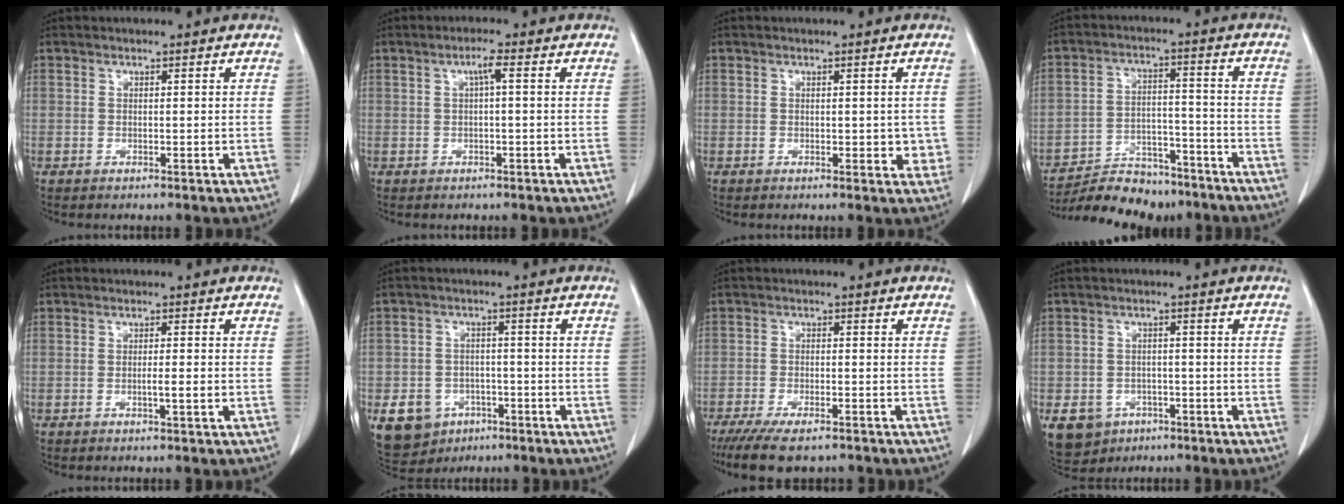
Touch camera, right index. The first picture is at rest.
{"total": 2.5, "force": [0.7, 0.5, 2.4], "torque": [-0.048, 0.008, 0.013]}
{"total": 4.2, "force": [-0.3, 2.5, 3.3], "torque": [-0.039, 0.009, 0.000]}
{"total": 14.7, "force": [-13.2, 5.2, 4.1], "torque": [-0.068, 0.022, -0.200]}
{"total": 2.4, "force": [-0.6, 0.4, 2.3], "torque": [-0.043, 0.000, -0.008]}
{"total": 11.0, "force": [-5.2, 8.9, 3.9], "torque": [-0.089, 0.011, -0.070]}
{"total": 9.9, "force": [-7.4, 3.2, 5.8], "torque": [-0.095, -0.016, -0.116]}
{"total": 10.0, "force": [-5.1, 7.9, 3.2], "torque": [-0.078, 0.009, -0.068]}